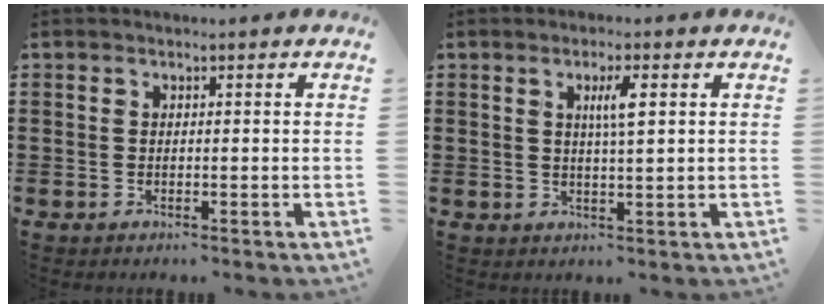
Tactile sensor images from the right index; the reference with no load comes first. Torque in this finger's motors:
{"motor_torque": [0.09, -0.07, 0.27, 0.08]}